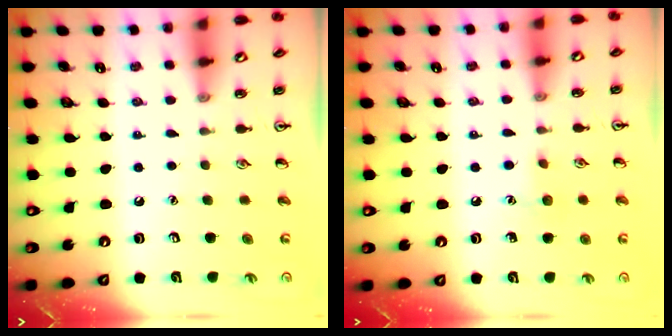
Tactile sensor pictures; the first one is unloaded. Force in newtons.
{"total": 5.9, "press": 5.7, "slide": 1.7}